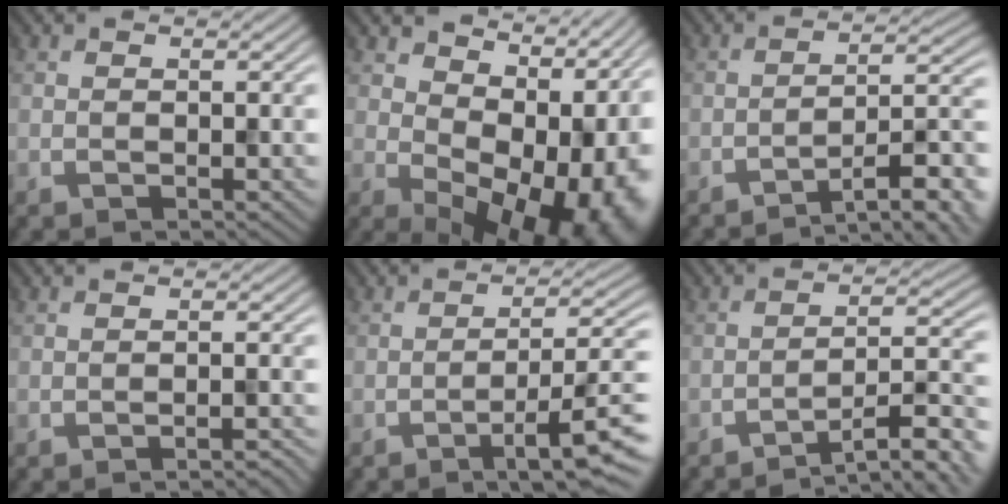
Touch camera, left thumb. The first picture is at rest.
{"total": 15.4, "force": [2.3, 9.7, 11.7], "torque": [-0.117, -0.010, 0.077]}
{"total": 9.4, "force": [-6.6, 2.0, 6.4], "torque": [-0.091, 0.015, -0.104]}
{"total": 1.8, "force": [-1.5, 0.2, 1.0], "torque": [-0.005, 0.005, -0.029]}
{"total": 8.5, "force": [-4.3, 1.3, 7.2], "torque": [-0.111, 0.007, -0.066]}
{"total": 9.4, "force": [-7.1, 1.7, 6.0], "torque": [-0.090, 0.017, -0.112]}